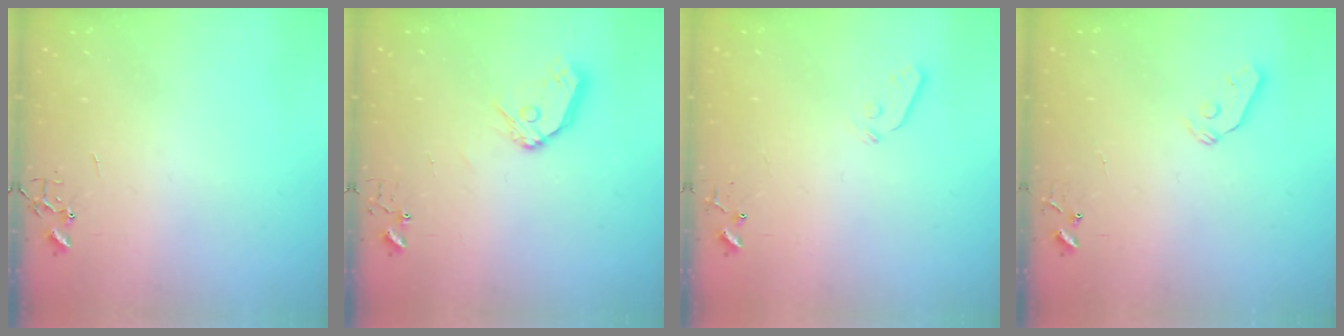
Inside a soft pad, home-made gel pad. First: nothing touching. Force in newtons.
{"total": 9.9, "press": 9.8, "slide": 1.3}
{"total": 3.6, "press": 3.5, "slide": 0.7}
{"total": 5.9, "press": 5.8, "slide": 0.7}